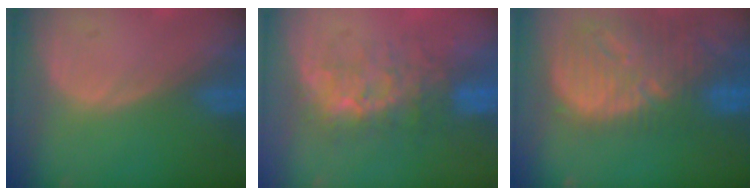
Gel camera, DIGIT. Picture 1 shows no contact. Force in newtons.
{"total": 7.6, "press": 7.3, "slide": 2.3}
{"total": 13.5, "press": 11.7, "slide": 6.8}